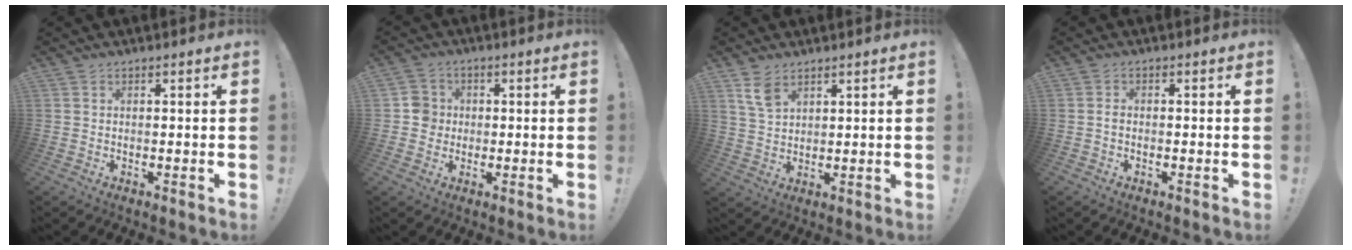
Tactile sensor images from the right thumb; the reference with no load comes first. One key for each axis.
{"total": 5.6, "fx": -0.4, "fy": 5.4, "fz": 1.4, "tx": -0.013, "ty": 0.011, "tz": -0.004}
{"total": 6.2, "fx": 3.9, "fy": 3.4, "fz": 3.5, "tx": -0.056, "ty": -0.016, "tz": 0.073}
{"total": 1.0, "fx": -0.5, "fy": 0.5, "fz": 0.7, "tx": -0.013, "ty": 0.005, "tz": -0.009}